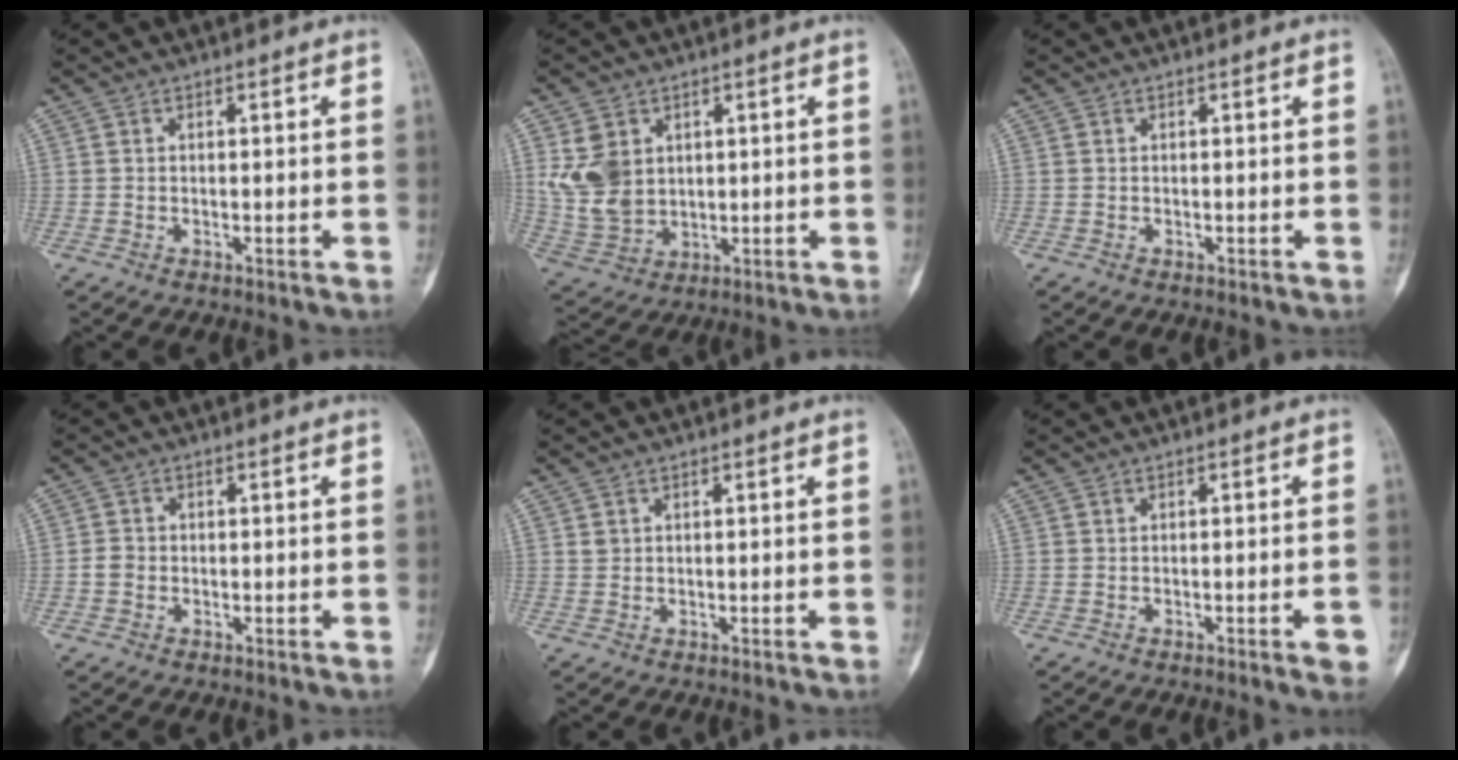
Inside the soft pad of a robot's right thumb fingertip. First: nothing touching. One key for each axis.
{"total": 9.7, "fx": 2.8, "fy": 7.5, "fz": 5.5, "tx": -0.093, "ty": -0.012, "tz": 0.076}
{"total": 0.0}
{"total": 1.9, "fx": -0.4, "fy": 1.7, "fz": 0.7, "tx": -0.008, "ty": 0.007, "tz": -0.009}
{"total": 0.9, "fx": 0.4, "fy": 0.7, "fz": 0.3, "tx": 0.003, "ty": 0.000, "tz": 0.009}
{"total": 3.1, "fx": -1.4, "fy": 0.4, "fz": 2.7, "tx": -0.033, "ty": 0.004, "tz": -0.018}